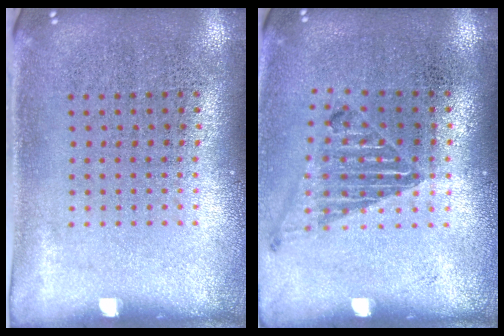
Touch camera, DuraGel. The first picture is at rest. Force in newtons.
{"total": 1.0, "press": 1.0, "slide": 0.2}